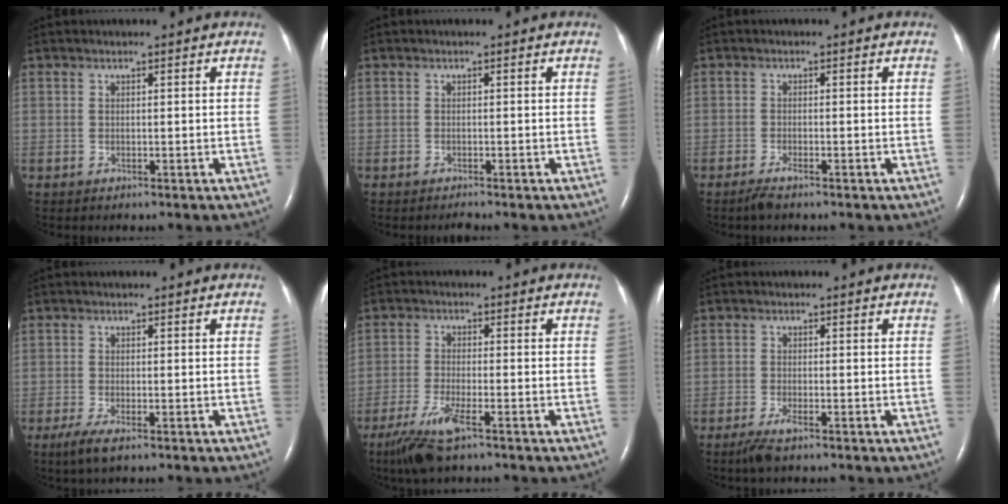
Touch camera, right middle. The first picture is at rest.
{"total": 0.5, "force": [-0.5, -0.1, 0.1], "torque": [-0.005, -0.002, -0.007]}
{"total": 1.8, "force": [-1.4, 0.2, 1.1], "torque": [-0.034, -0.006, -0.027]}
{"total": 3.0, "force": [-1.8, 0.5, 2.4], "torque": [-0.058, -0.010, -0.039]}
{"total": 6.7, "force": [-4.3, 0.9, 5.0], "torque": [-0.112, -0.017, -0.079]}
{"total": 2.8, "force": [-2.0, 0.4, 1.9], "torque": [-0.050, -0.007, -0.039]}